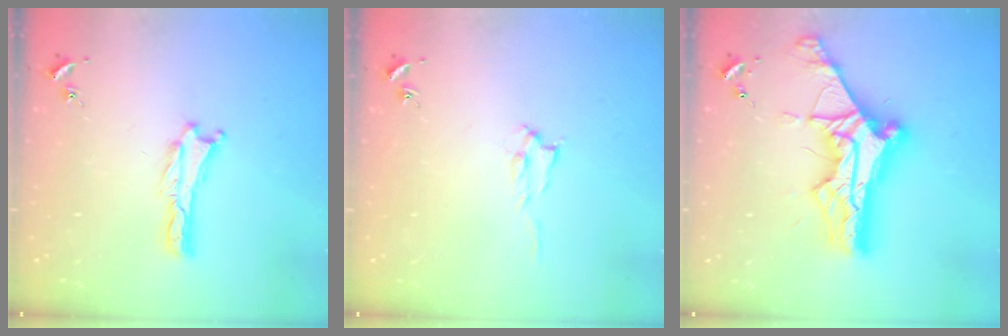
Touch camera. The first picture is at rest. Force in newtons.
{"total": 1.4, "press": 1.4, "slide": 0.2}
{"total": 14.3, "press": 14.3, "slide": 1.3}